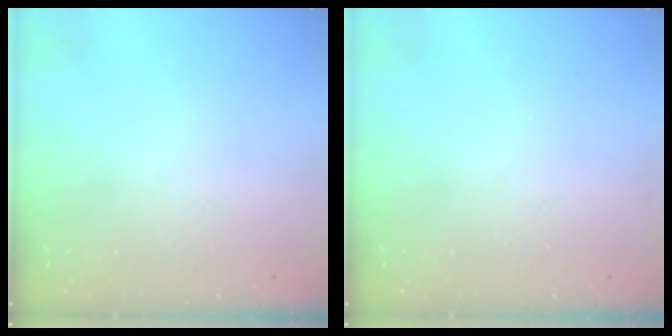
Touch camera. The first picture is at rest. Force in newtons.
{"total": 0.0}